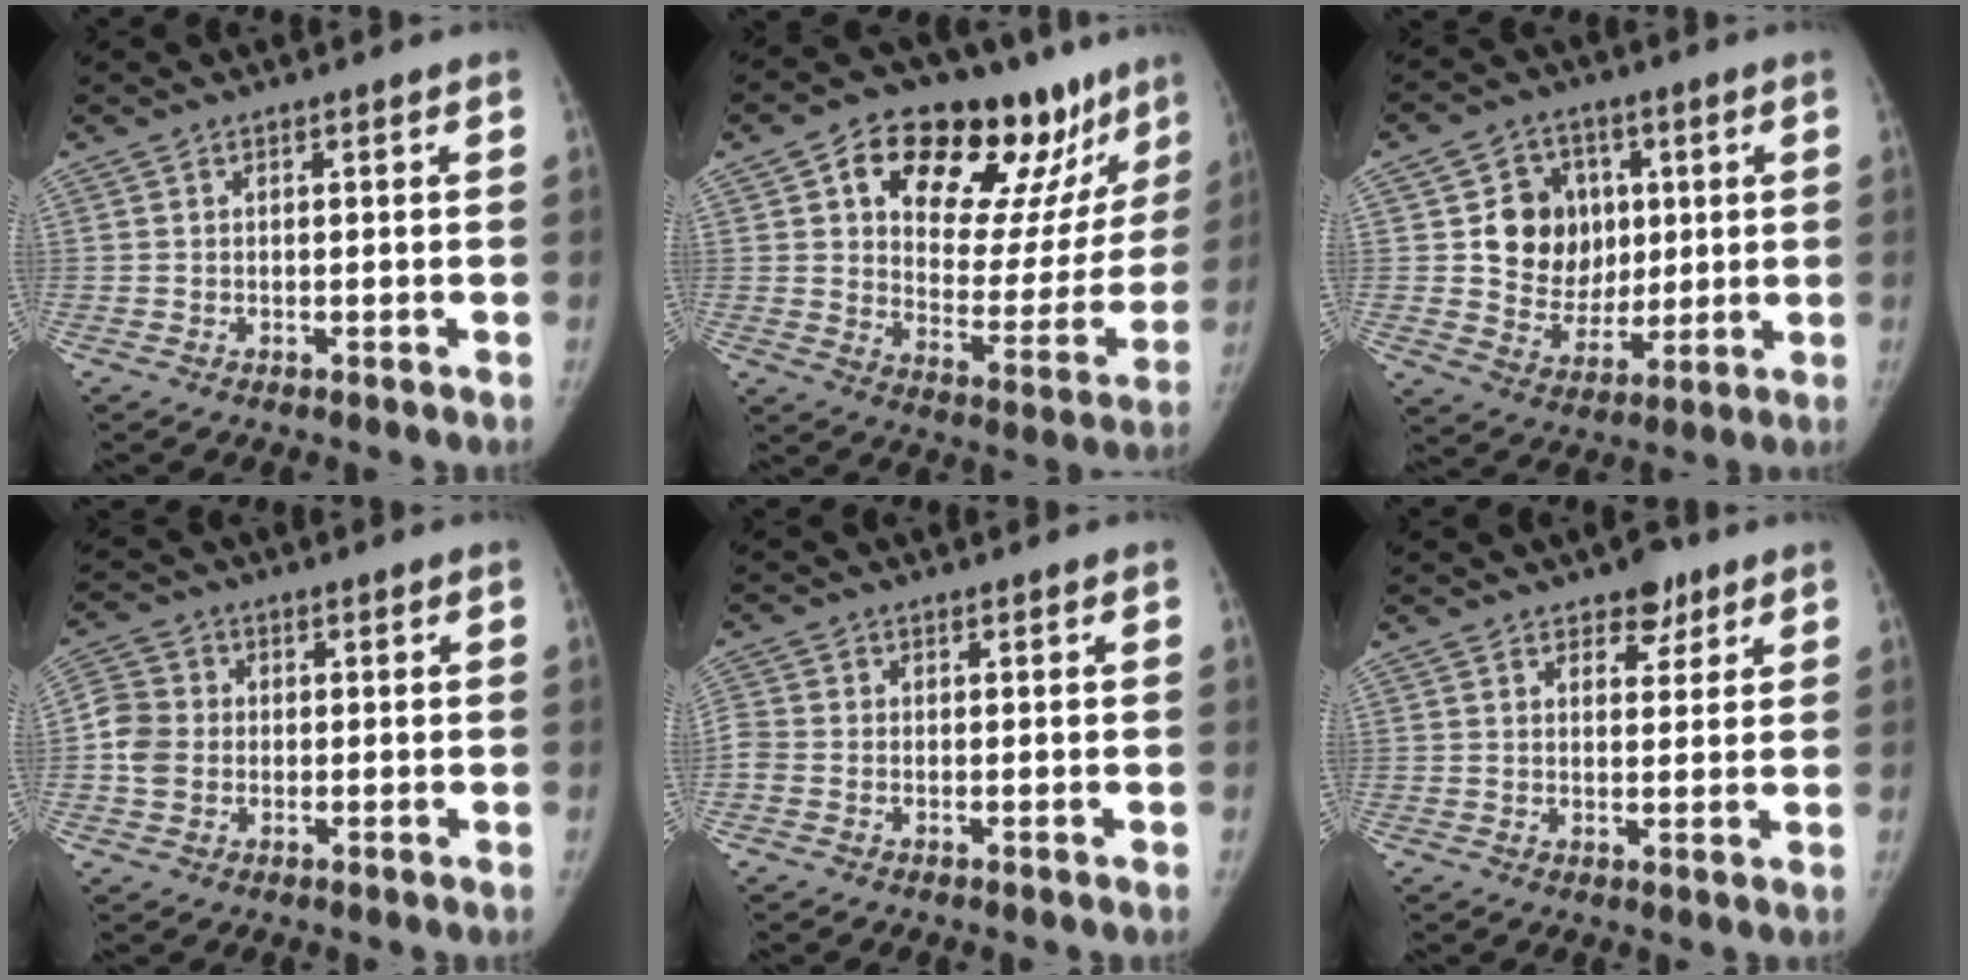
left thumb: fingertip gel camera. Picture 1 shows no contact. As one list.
[{"total": 26.4, "force": [15.9, 12.6, 17.0], "torque": [-0.185, -0.041, 0.235]}, {"total": 12.7, "force": [2.7, 11.1, 5.5], "torque": [-0.032, -0.004, 0.059]}, {"total": 6.2, "force": [-0.6, 5.6, 2.7], "torque": [-0.046, 0.011, -0.018]}, {"total": 3.1, "force": [-0.8, 2.4, 1.8], "torque": [-0.047, 0.002, -0.023]}, {"total": 4.7, "force": [3.0, 2.7, 2.3], "torque": [-0.004, -0.015, 0.042]}]